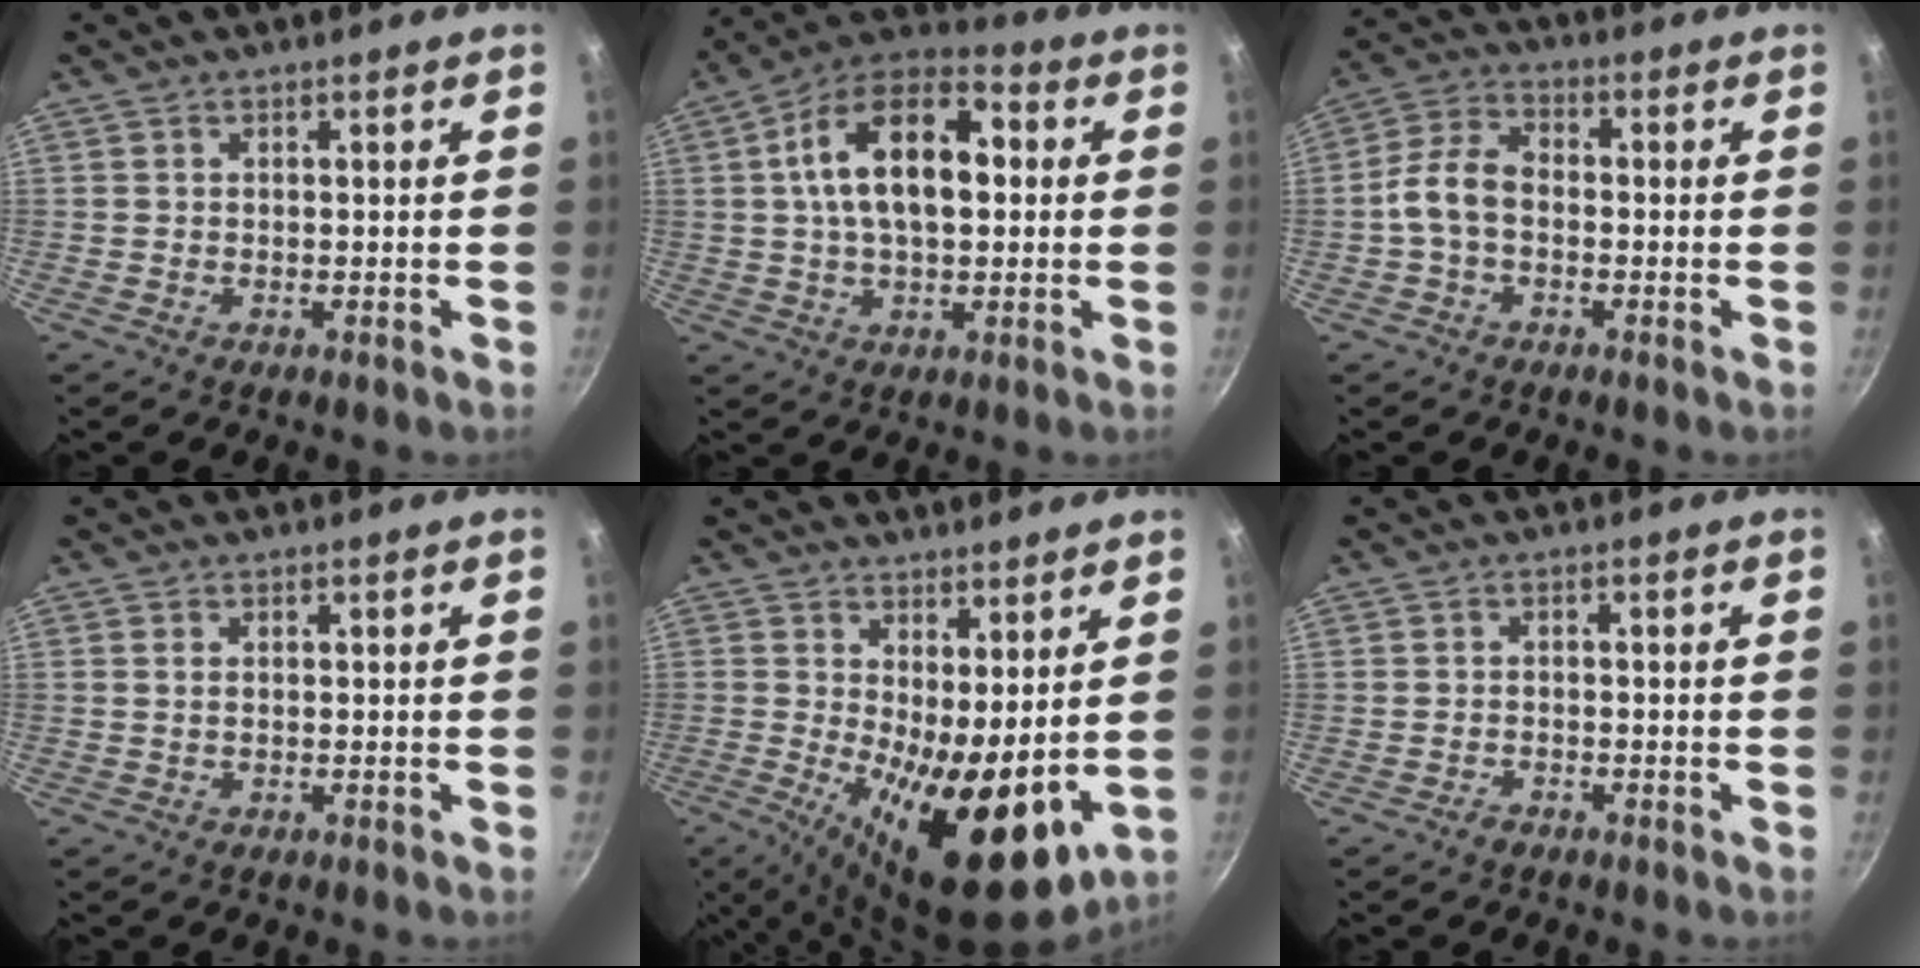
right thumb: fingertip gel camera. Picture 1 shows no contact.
{"total": 17.3, "force": [2.6, 9.6, 14.2], "torque": [-0.227, 0.028, 0.035]}
{"total": 7.7, "force": [-1.2, 5.1, 5.6], "torque": [-0.108, 0.029, -0.034]}
{"total": 0.6, "force": [0.1, 0.4, 0.5], "torque": [-0.012, 0.001, 0.004]}
{"total": 17.1, "force": [-0.1, 6.5, 15.8], "torque": [-0.255, -0.038, 0.024]}
{"total": 1.2, "force": [-1.0, 0.6, 0.4], "torque": [-0.010, 0.004, -0.020]}